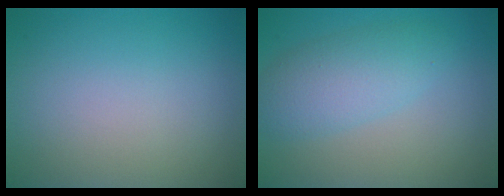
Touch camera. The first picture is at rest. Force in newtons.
{"total": 3.9, "press": 3.9, "slide": 0.1}